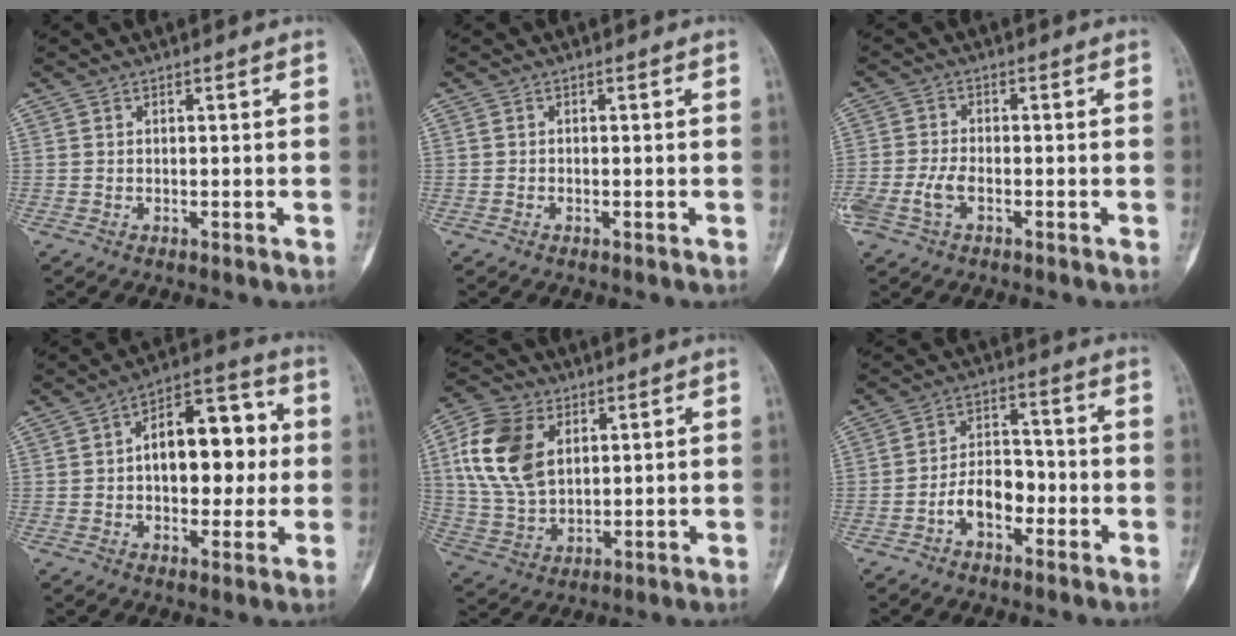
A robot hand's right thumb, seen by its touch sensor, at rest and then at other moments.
{"total": 0.0}
{"total": 4.7, "force": [-1.8, 2.7, 3.5], "torque": [-0.086, 0.014, -0.033]}
{"total": 15.5, "force": [1.1, 9.0, 12.5], "torque": [-0.142, 0.028, 0.011]}
{"total": 14.3, "force": [4.3, 9.3, 9.9], "torque": [-0.193, -0.007, 0.086]}
{"total": 7.7, "force": [-3.1, 4.8, 5.2], "torque": [-0.069, 0.038, -0.062]}